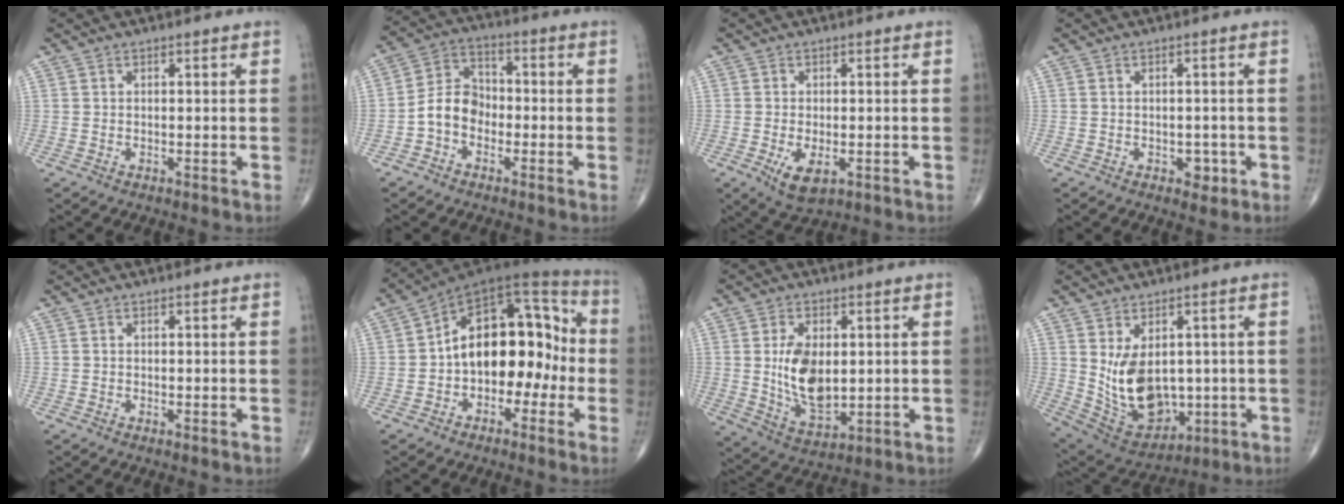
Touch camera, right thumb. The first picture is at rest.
{"total": 7.5, "force": [-2.4, 5.8, 4.2], "torque": [-0.059, 0.034, -0.059]}
{"total": 5.6, "force": [-1.8, 2.8, 4.5], "torque": [-0.077, -0.011, -0.023]}
{"total": 2.5, "force": [-0.9, 1.7, 1.5], "torque": [-0.007, 0.002, -0.009]}
{"total": 0.0}
{"total": 17.8, "force": [-1.9, 11.2, 13.7], "torque": [-0.159, 0.058, -0.040]}
{"total": 11.9, "force": [1.1, 6.9, 9.6], "torque": [-0.157, -0.018, 0.033]}
{"total": 13.6, "force": [0.7, 9.0, 10.2], "torque": [-0.146, -0.015, 0.046]}